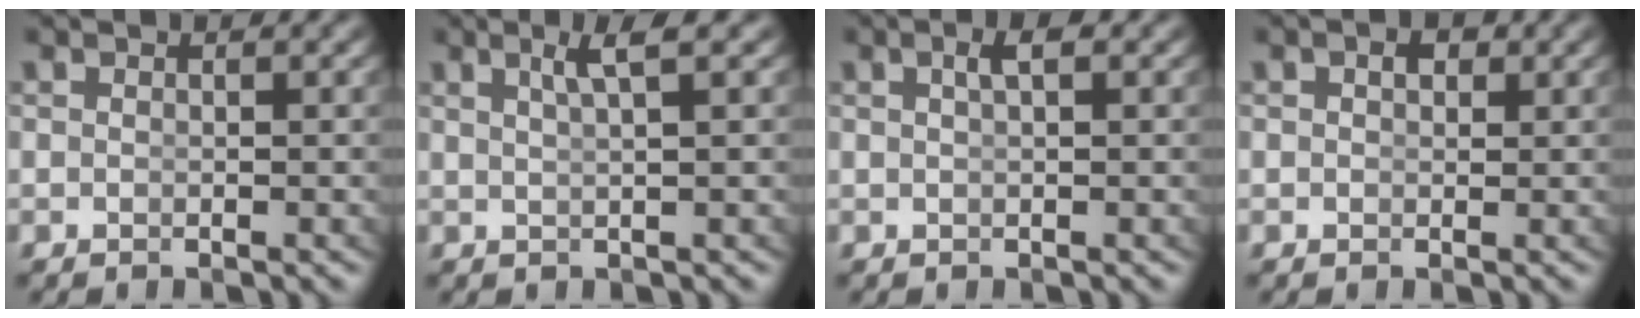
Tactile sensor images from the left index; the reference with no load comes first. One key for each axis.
{"total": 2.1, "fx": 1.2, "fy": -0.7, "fz": 1.6, "tx": -0.026, "ty": 0.008, "tz": 0.022}
{"total": 1.1, "fx": 0.4, "fy": 0.1, "fz": 1.1, "tx": -0.013, "ty": 0.008, "tz": 0.004}
{"total": 1.2, "fx": 0.7, "fy": 0.7, "fz": 0.7, "tx": -0.007, "ty": 0.001, "tz": 0.008}